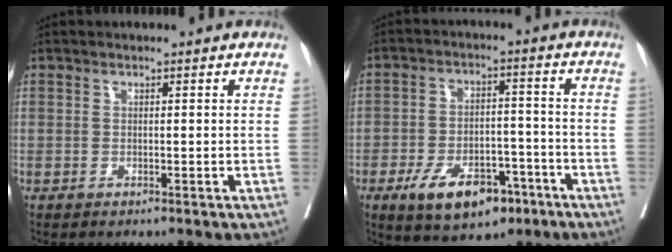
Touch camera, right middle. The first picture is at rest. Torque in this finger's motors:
{"motor_torque": [1.22, -0.92, 0.22, 0.08]}